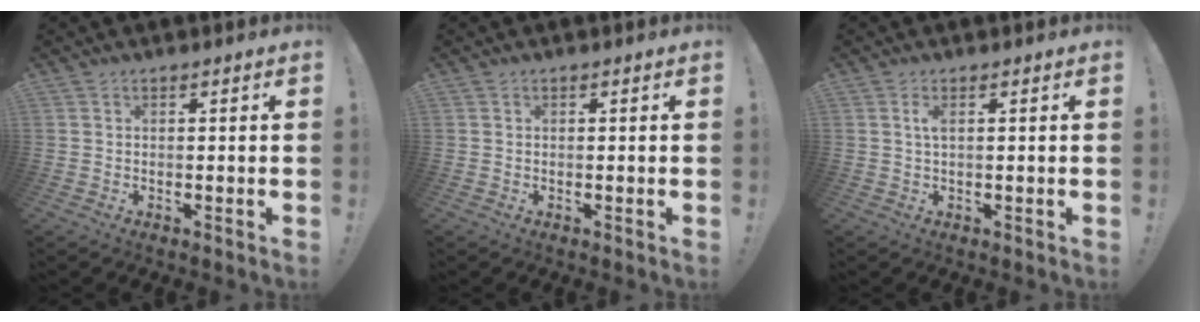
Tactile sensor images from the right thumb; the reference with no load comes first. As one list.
[{"total": 0.0}, {"total": 2.0, "force": [0.5, 0.3, 1.9], "torque": [-0.032, 0.000, 0.004]}]